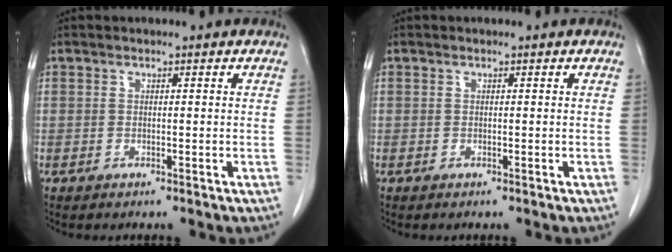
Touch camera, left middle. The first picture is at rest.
{"total": 0.0}